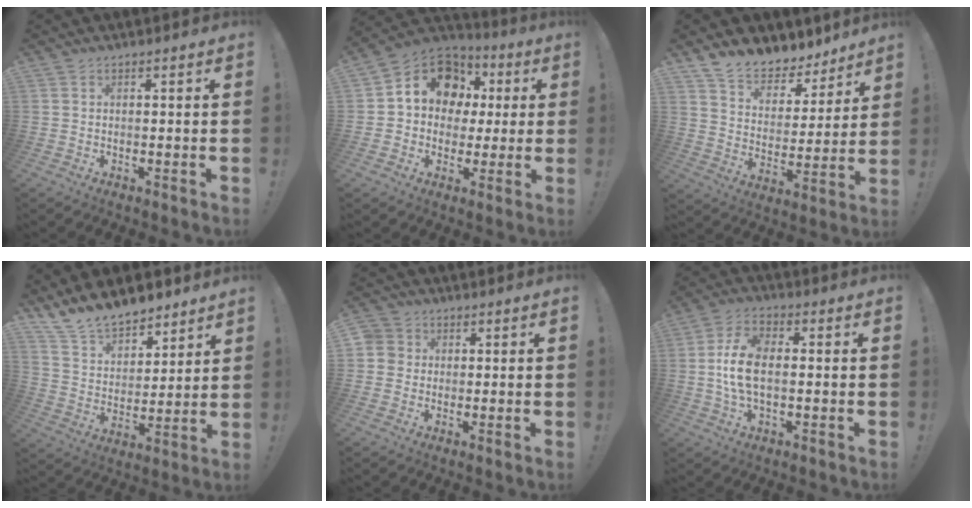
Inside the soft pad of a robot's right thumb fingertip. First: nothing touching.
{"total": 14.7, "force": [4.9, 11.7, 7.4], "torque": [-0.106, -0.014, 0.098]}
{"total": 9.9, "force": [8.9, 3.9, 2.0], "torque": [-0.044, -0.082, 0.164]}
{"total": 12.7, "force": [11.3, 5.1, 2.7], "torque": [-0.069, -0.088, 0.217]}
{"total": 4.3, "force": [0.3, 4.1, 1.1], "torque": [-0.019, 0.008, 0.007]}
{"total": 11.0, "force": [-0.4, 6.2, 9.0], "torque": [-0.171, 0.003, -0.005]}